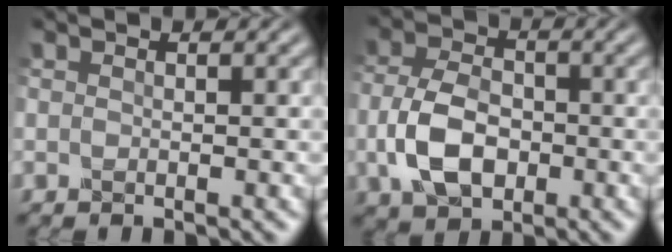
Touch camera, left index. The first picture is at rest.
{"total": 5.5, "force": [-1.6, 3.7, 3.7], "torque": [-0.091, 0.006, -0.034]}